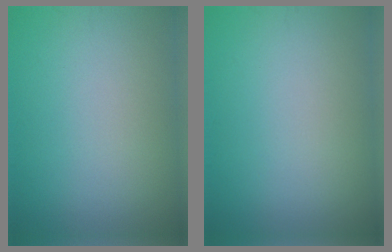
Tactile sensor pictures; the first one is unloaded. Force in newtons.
{"total": 0.0}